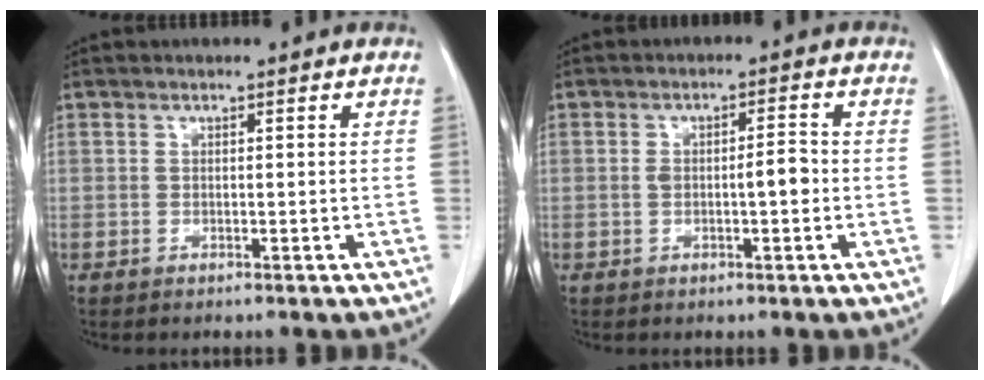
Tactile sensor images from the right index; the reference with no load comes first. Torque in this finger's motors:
{"motor_torque": [0.07, 0.00, 0.08, 0.03]}